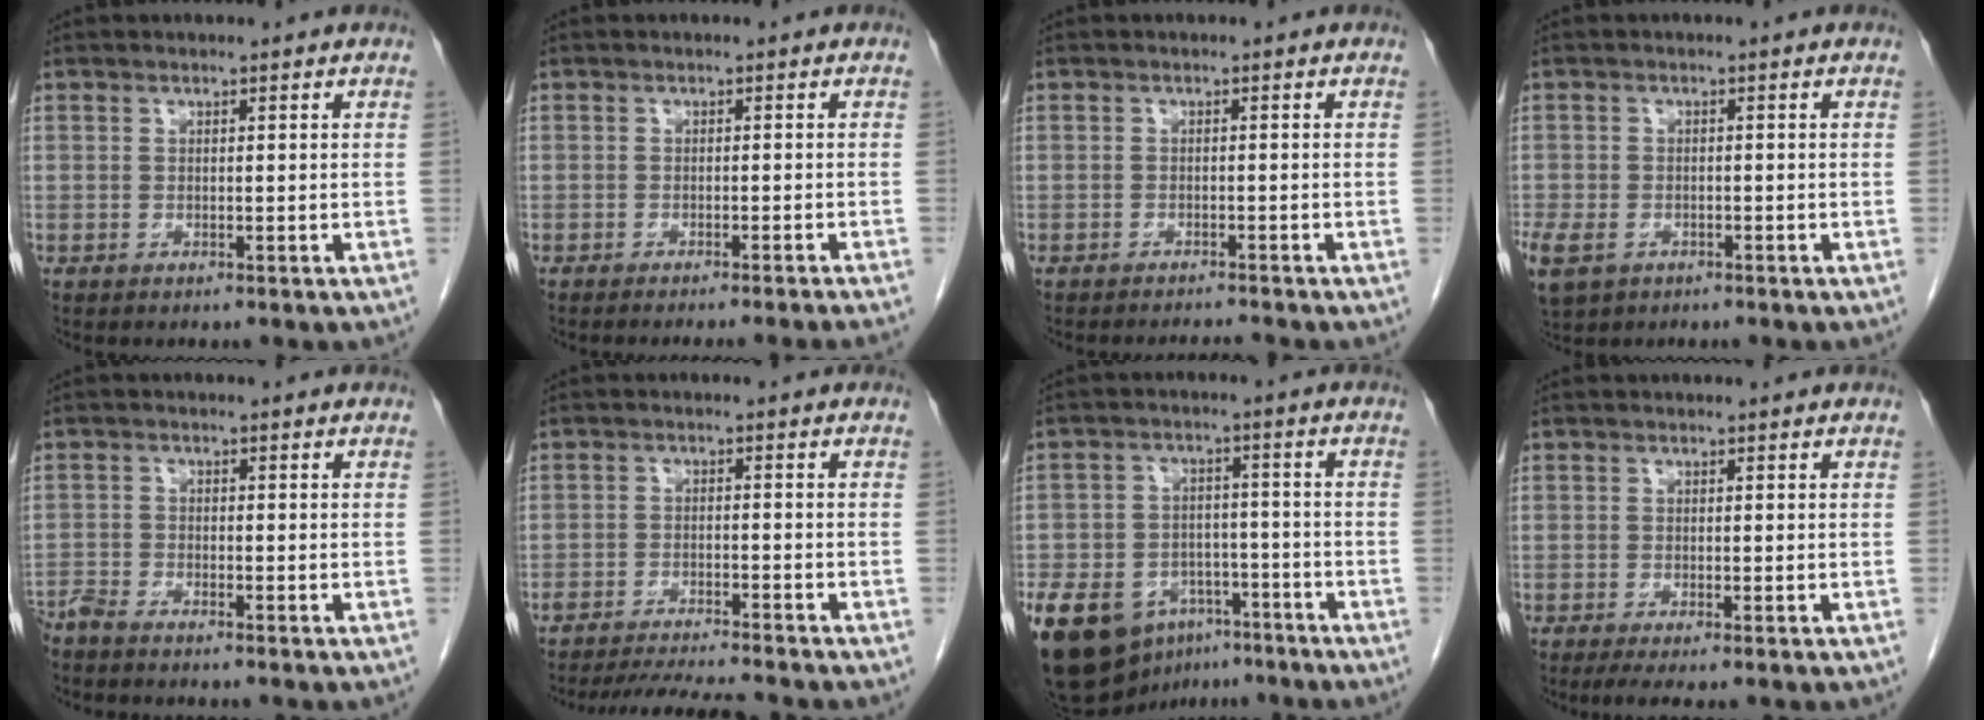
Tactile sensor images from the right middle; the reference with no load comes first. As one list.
[{"total": 7.6, "force": [-6.8, -1.5, 3.1], "torque": [-0.010, -0.018, -0.085]}, {"total": 2.0, "force": [-1.9, -0.7, 0.0], "torque": [-0.001, -0.012, -0.027]}, {"total": 8.5, "force": [-4.3, 6.0, 4.3], "torque": [-0.119, -0.011, -0.065]}, {"total": 2.8, "force": [-2.7, -0.3, 0.8], "torque": [-0.013, -0.007, -0.053]}, {"total": 8.4, "force": [-7.8, -0.6, 3.0], "torque": [-0.044, -0.012, -0.127]}, {"total": 20.5, "force": [-11.3, 13.4, 10.5], "torque": [-0.267, -0.002, -0.173]}, {"total": 2.4, "force": [-1.5, 0.0, 1.9], "torque": [-0.038, -0.012, -0.027]}]